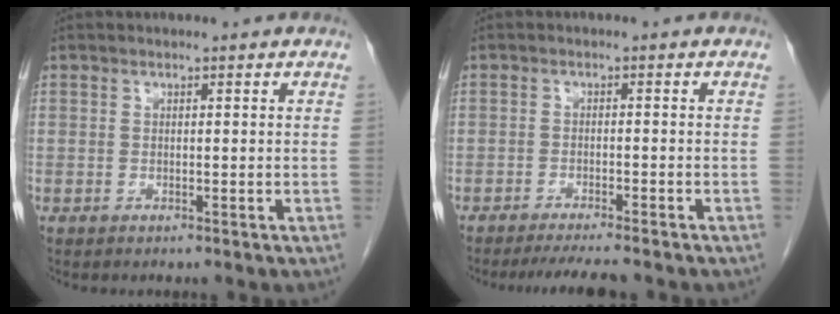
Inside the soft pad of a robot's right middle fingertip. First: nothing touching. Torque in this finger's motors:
{"motor_torque": [-0.04, -0.10, 0.02, 0.01]}